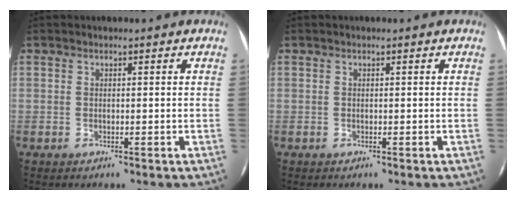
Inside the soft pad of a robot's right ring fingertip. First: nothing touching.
{"total": 0.0}